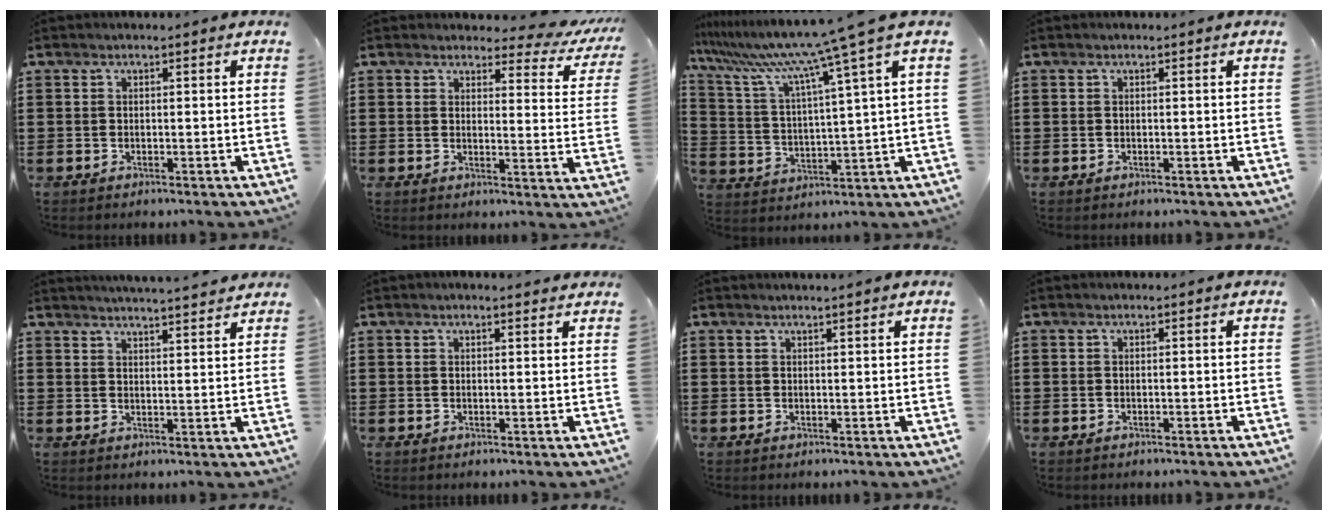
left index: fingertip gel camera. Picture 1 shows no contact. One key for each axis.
{"total": 4.0, "fx": 3.6, "fy": 0.9, "fz": 1.6, "tx": -0.031, "ty": -0.022, "tz": 0.060}
{"total": 10.5, "fx": 8.1, "fy": -1.4, "fz": 6.6, "tx": -0.160, "ty": -0.053, "tz": 0.125}
{"total": 0.0}
{"total": 3.6, "fx": 3.6, "fy": -0.6, "fz": 0.3, "tx": -0.017, "ty": -0.017, "tz": 0.063}
{"total": 1.3, "fx": 1.2, "fy": 0.1, "fz": 0.4, "tx": -0.009, "ty": 0.002, "tz": 0.022}
{"total": 1.2, "fx": 1.2, "fy": -0.2, "fz": 0.4, "tx": -0.007, "ty": -0.002, "tz": 0.022}
{"total": 0.0}